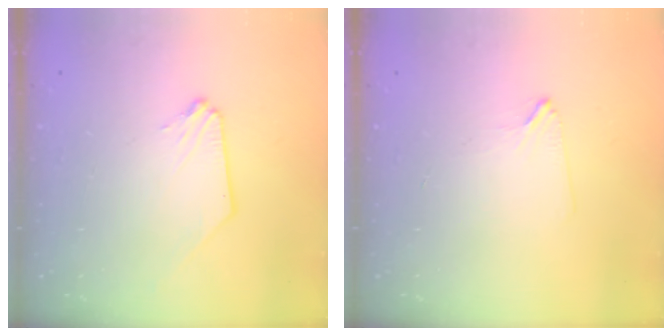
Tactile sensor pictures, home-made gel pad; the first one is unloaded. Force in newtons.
{"total": 1.6, "press": 1.5, "slide": 0.3}